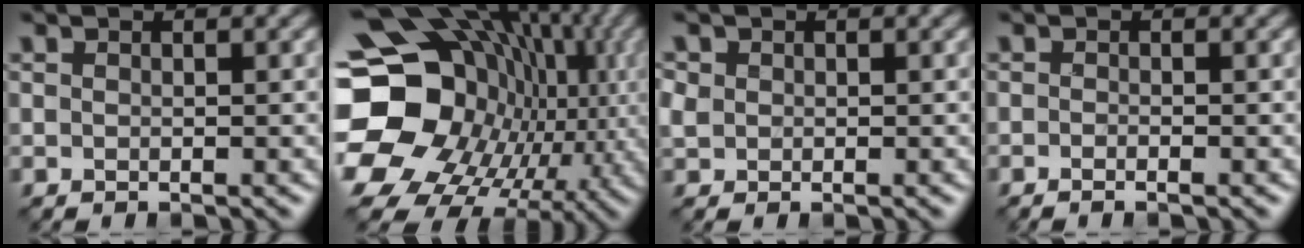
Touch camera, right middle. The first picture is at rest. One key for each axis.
{"total": 21.1, "fx": 0.4, "fy": 17.4, "fz": 11.8, "tx": -0.204, "ty": -0.007, "tz": 0.000}
{"total": 1.1, "fx": 0.2, "fy": 1.1, "fz": 0.3, "tx": -0.004, "ty": 0.002, "tz": 0.002}
{"total": 0.9, "fx": -0.5, "fy": 0.2, "fz": 0.8, "tx": -0.012, "ty": -0.005, "tz": -0.009}